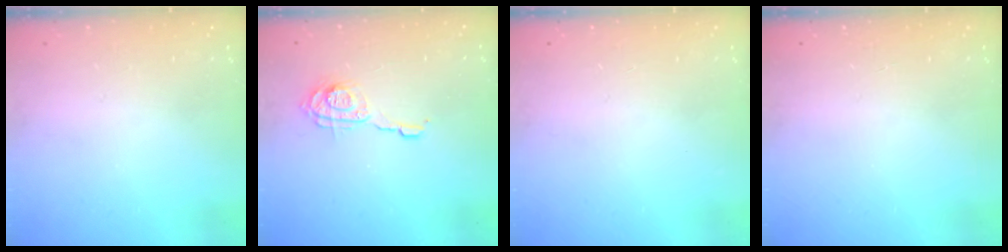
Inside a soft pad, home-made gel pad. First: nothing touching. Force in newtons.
{"total": 9.2, "press": 9.1, "slide": 0.5}
{"total": 0.0}
{"total": 0.0}